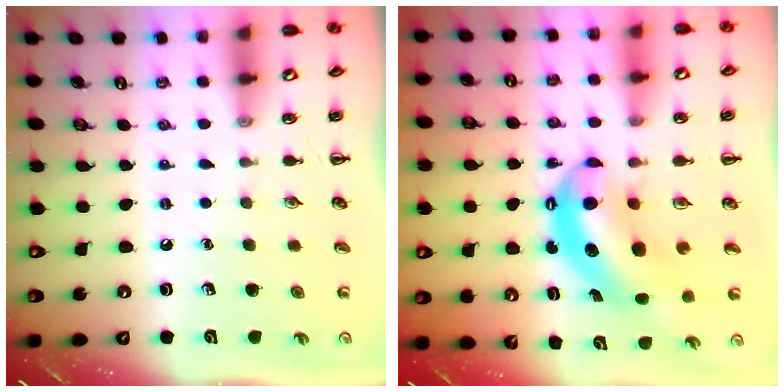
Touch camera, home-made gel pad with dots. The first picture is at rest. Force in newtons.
{"total": 8.8, "press": 8.6, "slide": 1.6}